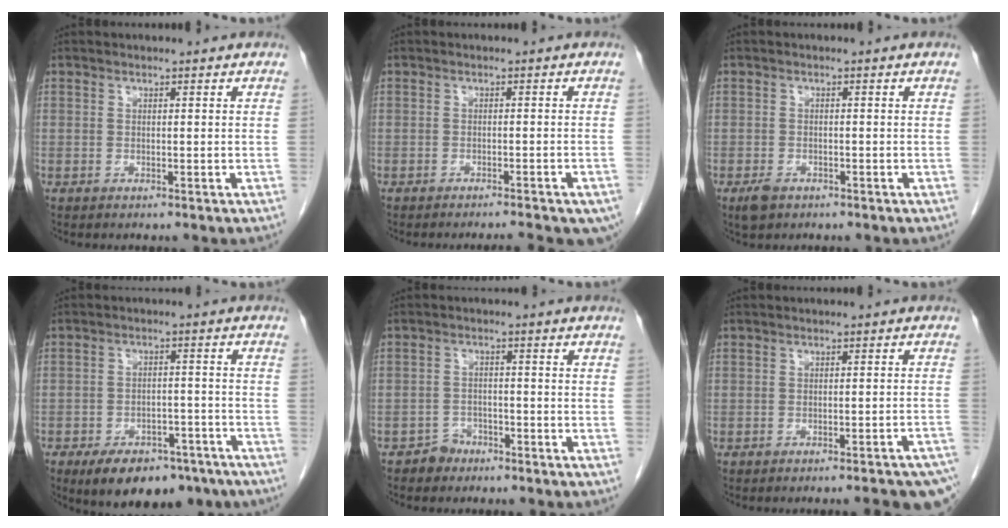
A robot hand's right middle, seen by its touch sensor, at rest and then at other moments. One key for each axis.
{"total": 9.1, "fx": -7.8, "fy": 1.3, "fz": 4.5, "tx": -0.051, "ty": -0.011, "tz": -0.087}
{"total": 2.3, "fx": -1.5, "fy": 1.2, "fz": 1.2, "tx": -0.027, "ty": -0.001, "tz": -0.019}
{"total": 12.7, "fx": -8.9, "fy": 6.3, "fz": 6.4, "tx": -0.091, "ty": 0.008, "tz": -0.129}
{"total": 2.5, "fx": -2.0, "fy": 1.6, "fz": 0.1, "tx": -0.005, "ty": 0.008, "tz": -0.035}
{"total": 11.2, "fx": -10.3, "fy": 0.5, "fz": 4.5, "tx": -0.019, "ty": -0.002, "tz": -0.107}